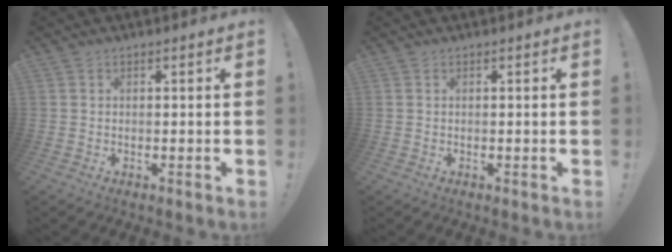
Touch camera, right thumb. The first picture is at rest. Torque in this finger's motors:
{"motor_torque": [-0.07, 0.11, 0.02, 0.21, 0.00]}